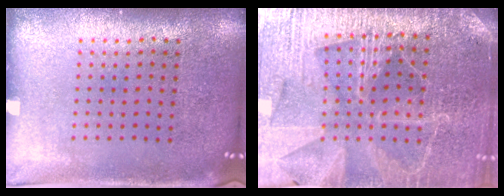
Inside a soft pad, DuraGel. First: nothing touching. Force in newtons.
{"total": 4.1, "press": 3.9, "slide": 1.3}